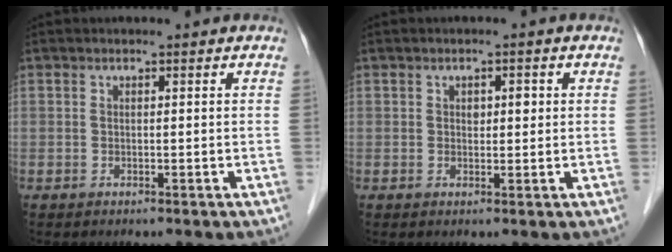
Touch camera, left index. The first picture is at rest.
{"total": 1.9, "force": [0.4, 1.1, 1.5], "torque": [-0.022, 0.006, 0.006]}